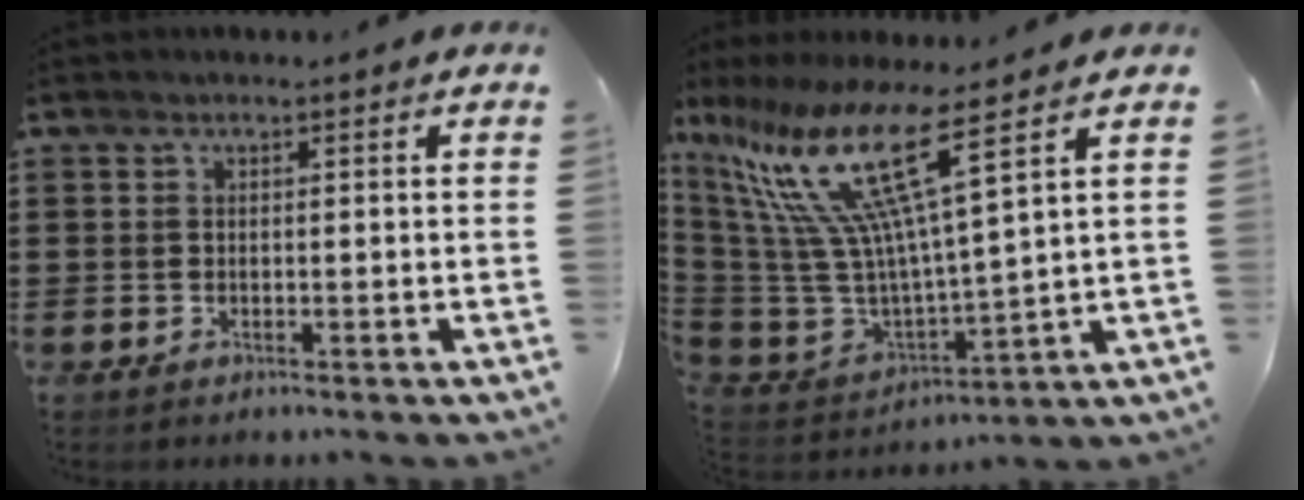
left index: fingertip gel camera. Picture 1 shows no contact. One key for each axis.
{"total": 15.6, "fx": 8.8, "fy": 2.5, "fz": 12.7, "tx": -0.300, "ty": -0.067, "tz": 0.134}